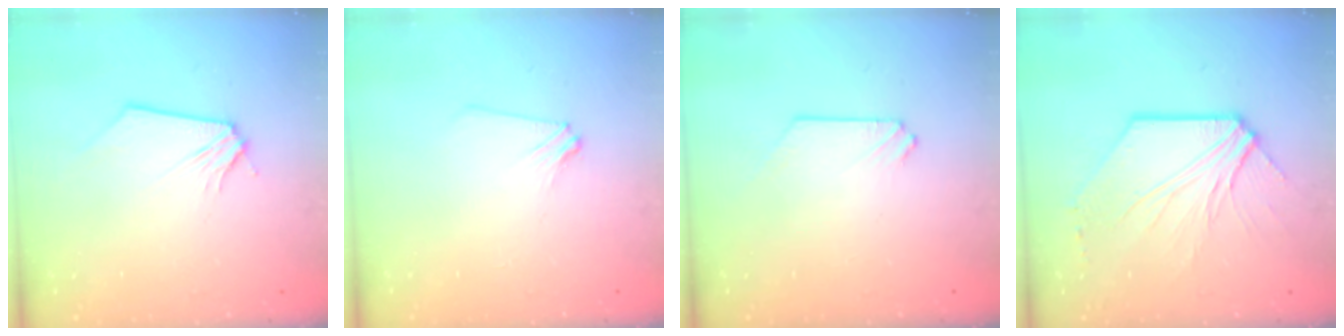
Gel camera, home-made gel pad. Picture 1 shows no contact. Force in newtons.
{"total": 2.9, "press": 2.9, "slide": 0.5}
{"total": 0.0}
{"total": 8.5, "press": 8.5, "slide": 0.8}